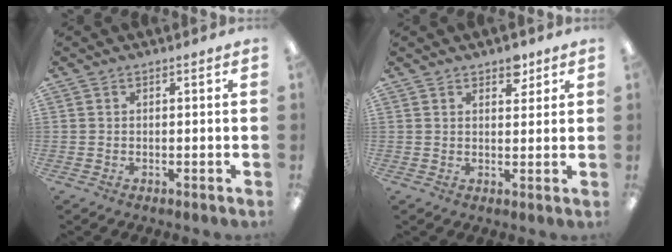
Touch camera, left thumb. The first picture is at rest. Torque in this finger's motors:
{"motor_torque": [0.49, 0.09, 0.33, -0.28, -0.05]}